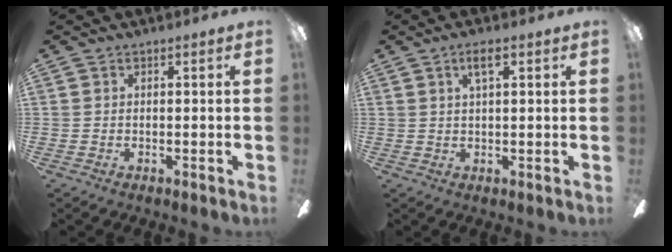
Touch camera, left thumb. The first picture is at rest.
{"total": 3.8, "force": [2.0, 1.2, 3.0], "torque": [-0.058, 0.001, 0.033]}